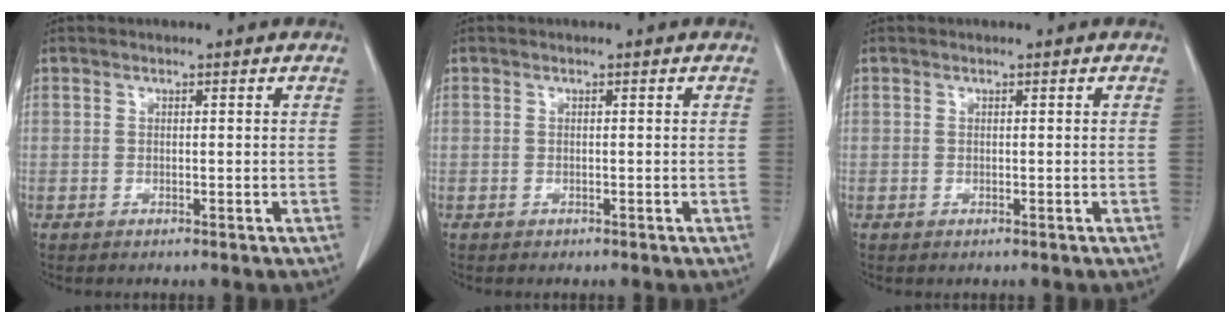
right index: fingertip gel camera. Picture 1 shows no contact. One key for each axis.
{"total": 0.0}
{"total": 0.0}